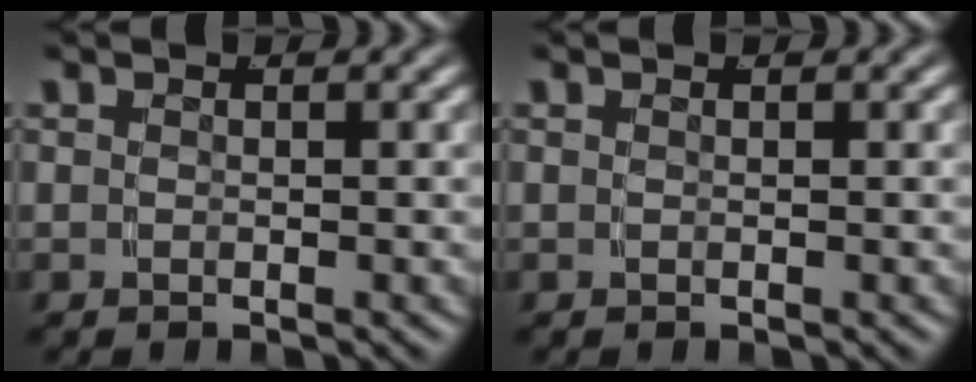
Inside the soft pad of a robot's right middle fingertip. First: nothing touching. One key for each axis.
{"total": 0.0}